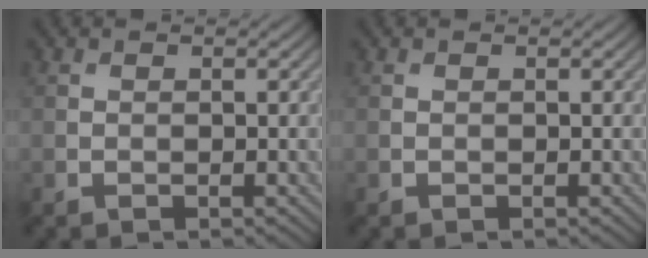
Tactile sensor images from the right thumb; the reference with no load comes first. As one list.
[{"total": 0.0}]